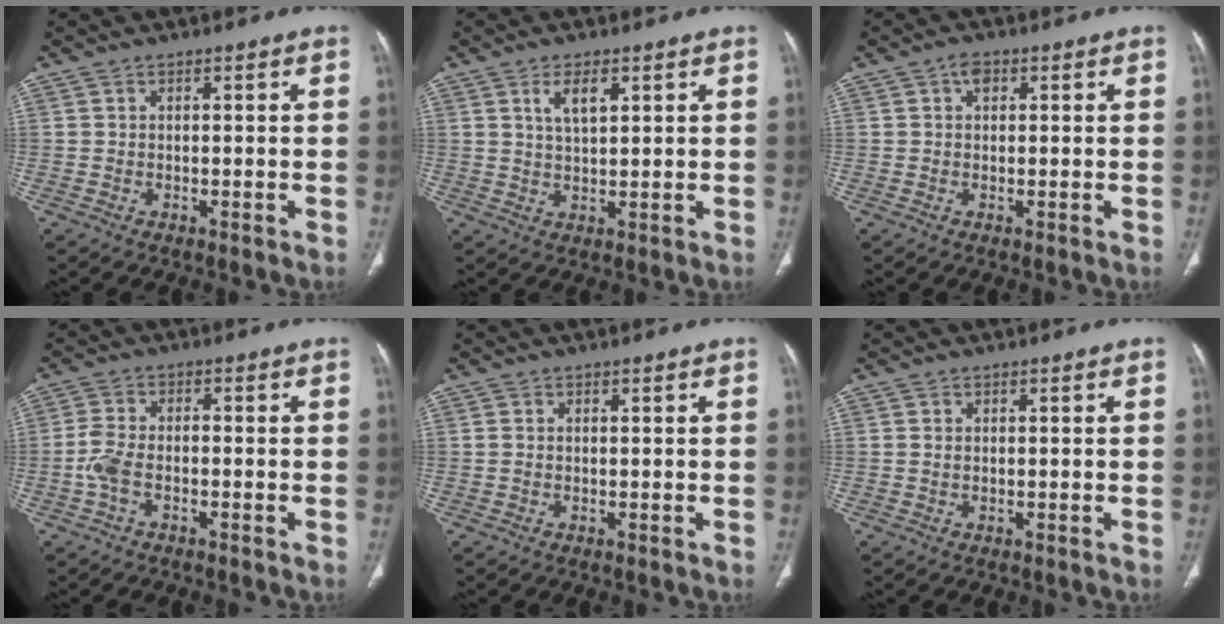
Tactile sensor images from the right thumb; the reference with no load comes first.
{"total": 4.6, "force": [2.1, 1.9, 3.6], "torque": [-0.059, -0.010, 0.041]}
{"total": 2.1, "force": [0.8, 1.4, 1.4], "torque": [-0.009, 0.005, 0.009]}
{"total": 4.6, "force": [-1.7, 2.2, 3.6], "torque": [-0.086, 0.015, -0.037]}
{"total": 0.7, "force": [0.1, 0.4, 0.6], "torque": [-0.022, 0.007, 0.006]}
{"total": 0.7, "force": [0.1, 0.5, 0.5], "torque": [-0.016, 0.003, 0.004]}